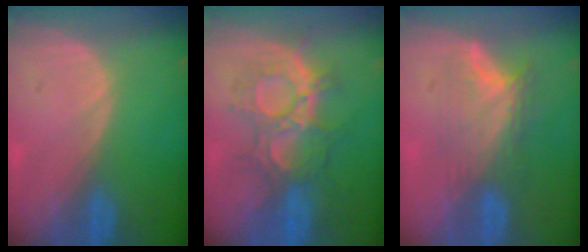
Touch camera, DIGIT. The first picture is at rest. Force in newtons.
{"total": 8.9, "press": 8.9, "slide": 0.3}
{"total": 7.8, "press": 6.8, "slide": 3.7}